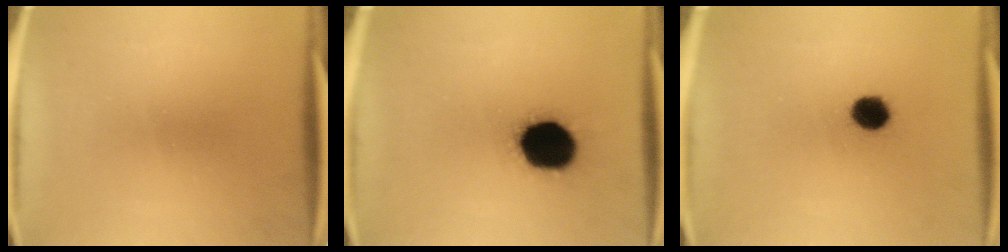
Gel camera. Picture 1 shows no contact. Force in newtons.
{"total": 17.1}
{"total": 6.1}